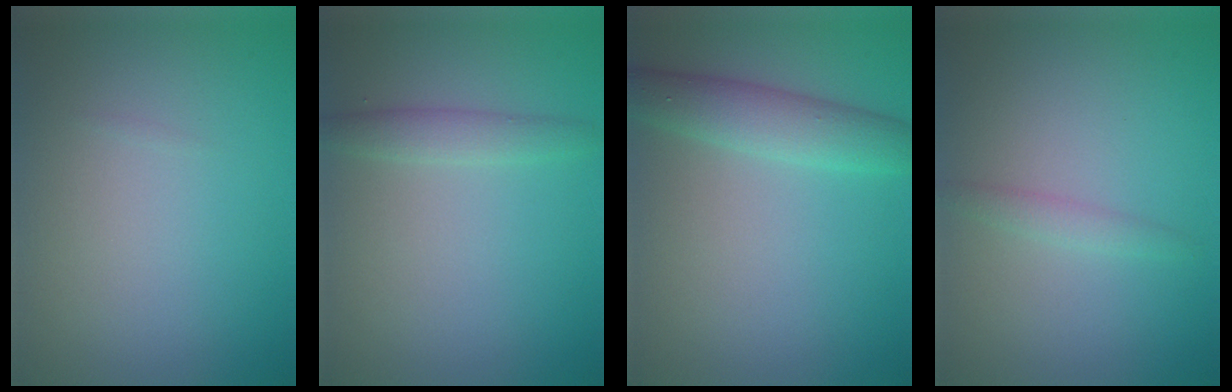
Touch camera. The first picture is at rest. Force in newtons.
{"total": 1.9, "press": 1.9, "slide": 0.0}
{"total": 4.0, "press": 4.0, "slide": 0.1}
{"total": 1.2, "press": 1.2, "slide": 0.1}